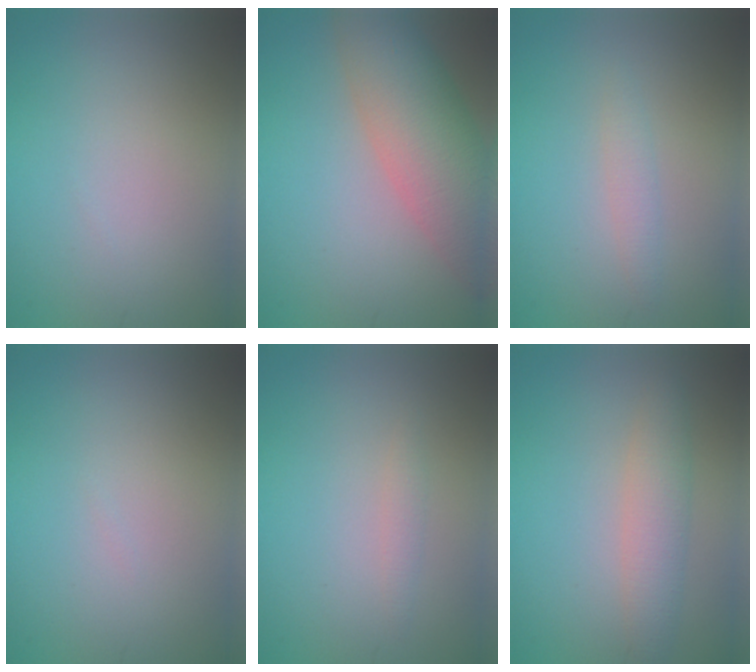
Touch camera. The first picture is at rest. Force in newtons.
{"total": 7.8, "press": 7.8, "slide": 0.4}
{"total": 1.3, "press": 1.3, "slide": 0.0}
{"total": 0.0}
{"total": 0.8, "press": 0.8, "slide": 0.1}
{"total": 3.0, "press": 3.0, "slide": 0.0}